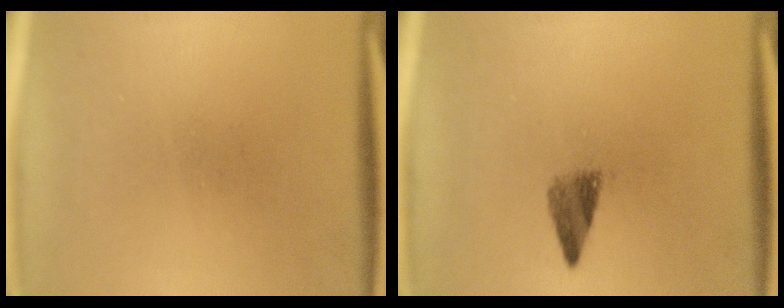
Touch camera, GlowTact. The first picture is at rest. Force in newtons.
{"total": 2.9}